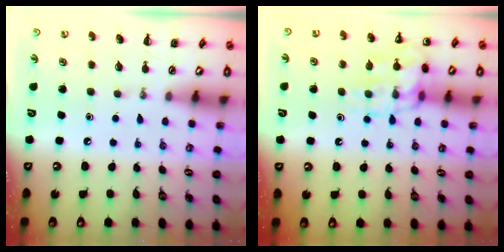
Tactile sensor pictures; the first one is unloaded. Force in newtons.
{"total": 16.3, "press": 16.2, "slide": 2.1}